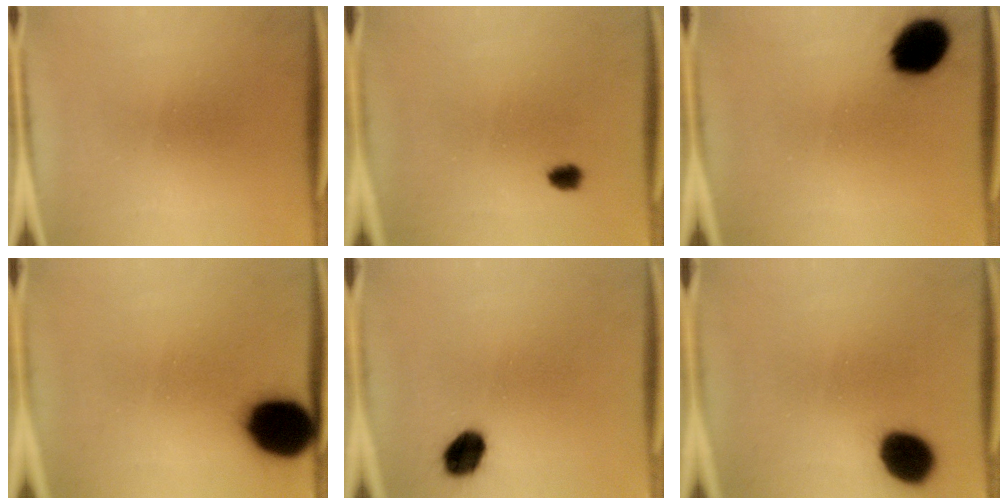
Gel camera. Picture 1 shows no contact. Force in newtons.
{"total": 2.1}
{"total": 13.1}
{"total": 14.7}
{"total": 6.4}
{"total": 11.4}